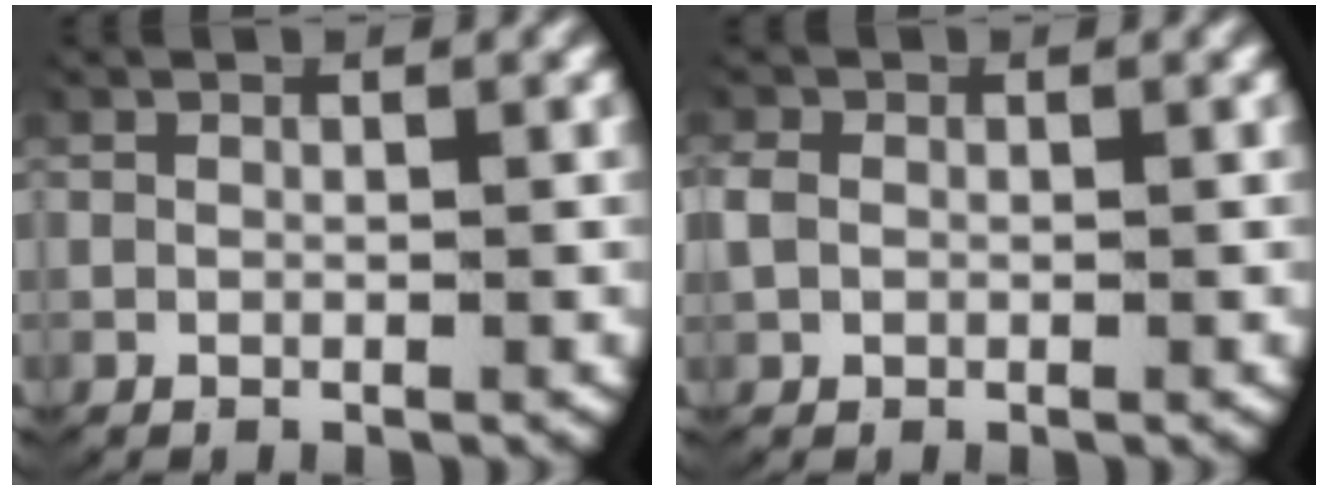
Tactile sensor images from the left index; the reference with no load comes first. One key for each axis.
{"total": 1.5, "fx": 0.0, "fy": 1.3, "fz": 0.8, "tx": -0.030, "ty": -0.002, "tz": 0.004}